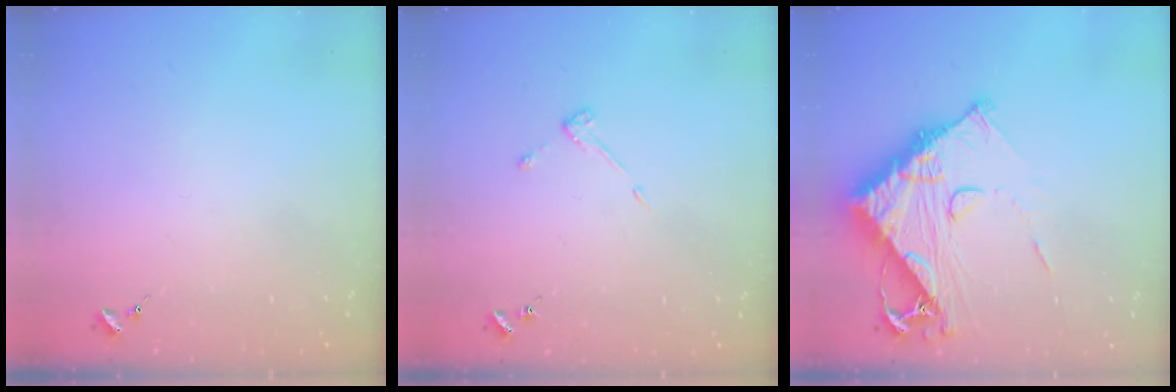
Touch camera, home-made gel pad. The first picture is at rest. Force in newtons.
{"total": 3.6, "press": 3.5, "slide": 0.6}
{"total": 15.0, "press": 14.9, "slide": 1.4}